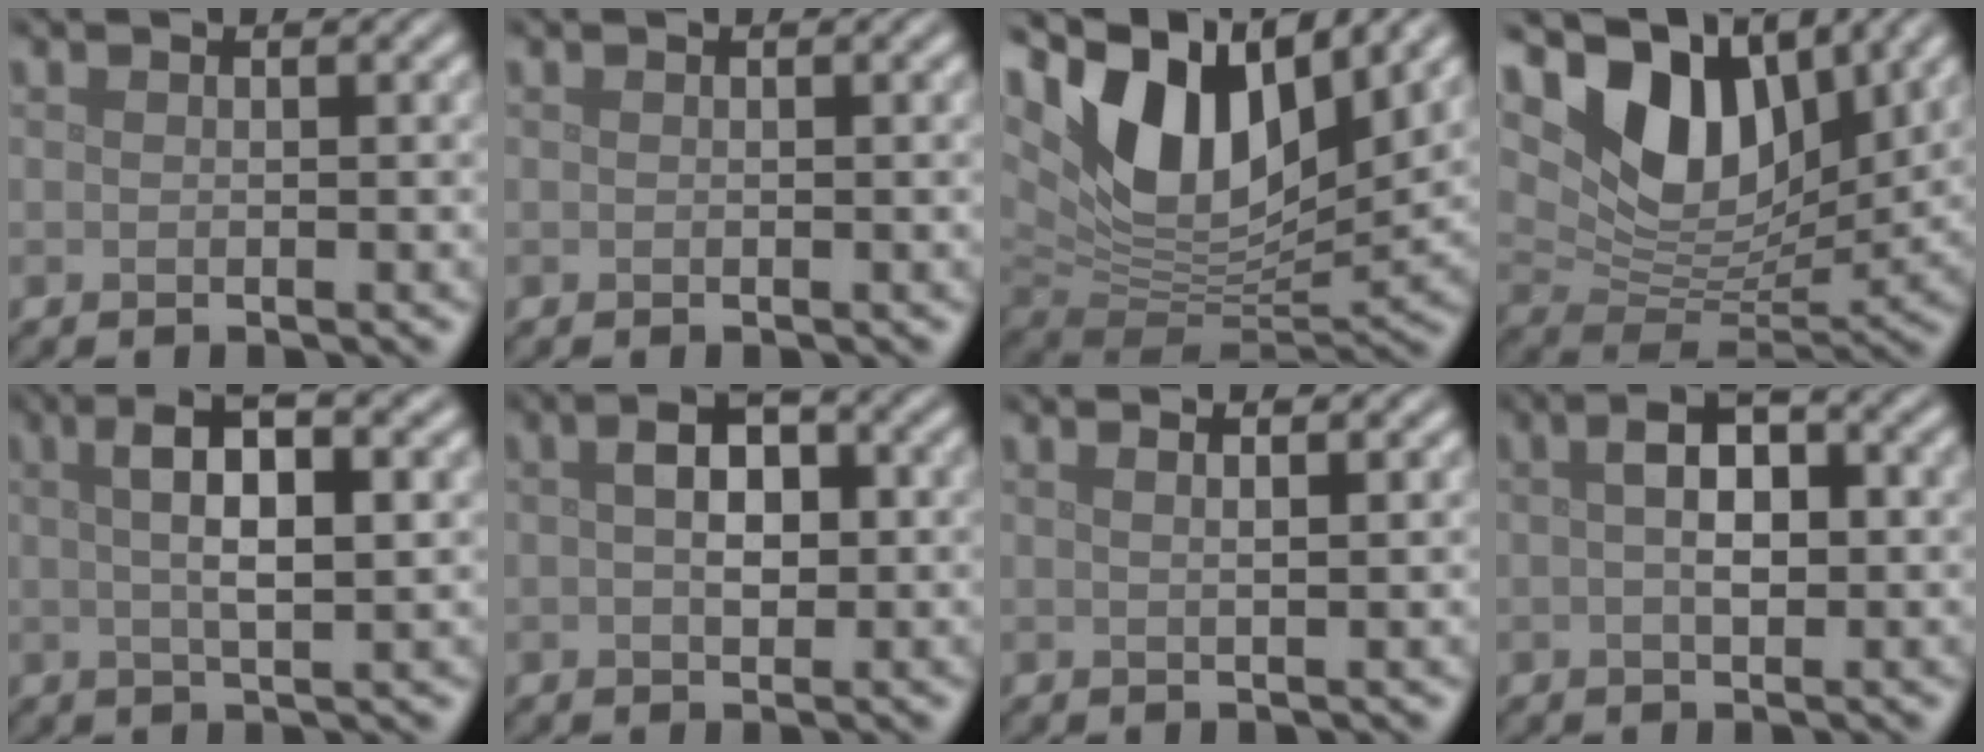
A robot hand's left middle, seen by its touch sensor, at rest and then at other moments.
{"total": 0.0}
{"total": 11.3, "force": [5.5, 5.7, 8.1], "torque": [-0.154, -0.002, 0.102]}
{"total": 9.8, "force": [4.8, 5.7, 6.4], "torque": [-0.116, -0.006, 0.083]}
{"total": 5.9, "force": [1.7, 1.6, 5.4], "torque": [-0.083, 0.009, 0.026]}
{"total": 3.9, "force": [0.5, 2.2, 3.2], "torque": [-0.056, 0.007, 0.004]}
{"total": 2.5, "force": [1.3, 1.1, 1.8], "torque": [-0.001, 0.008, -0.011]}
{"total": 4.4, "force": [0.5, 2.1, 3.9], "torque": [-0.068, 0.007, 0.005]}